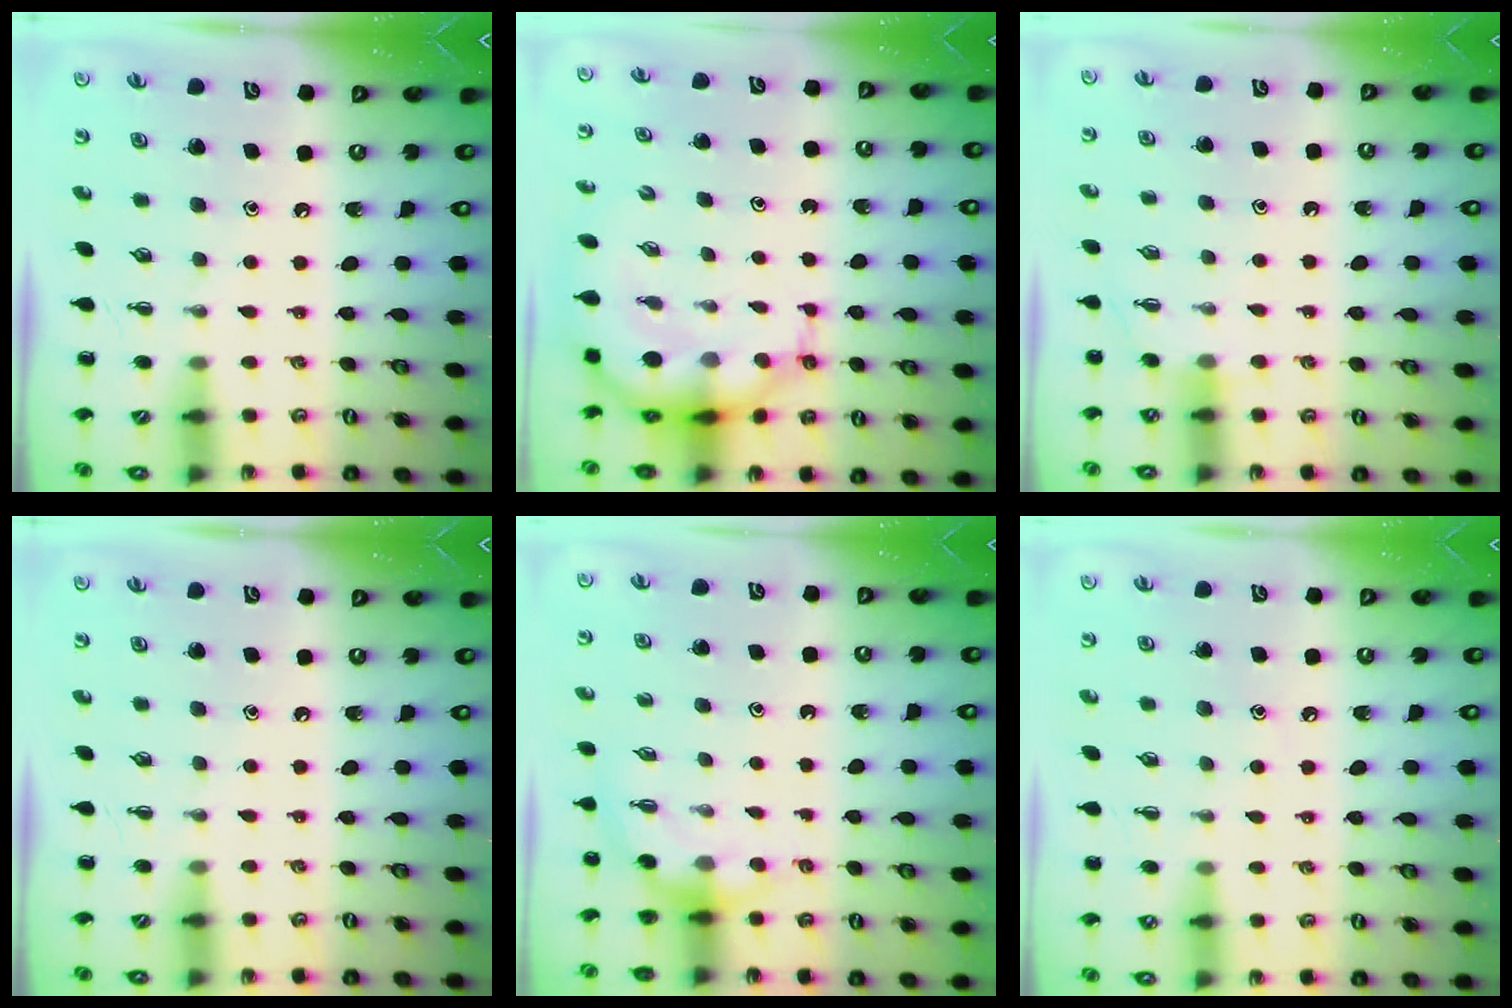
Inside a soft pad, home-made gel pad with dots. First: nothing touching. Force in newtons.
{"total": 8.7, "press": 8.3, "slide": 2.4}
{"total": 4.3, "press": 4.1, "slide": 1.2}
{"total": 0.0}
{"total": 3.8, "press": 3.8, "slide": 0.3}
{"total": 5.1, "press": 4.8, "slide": 1.5}